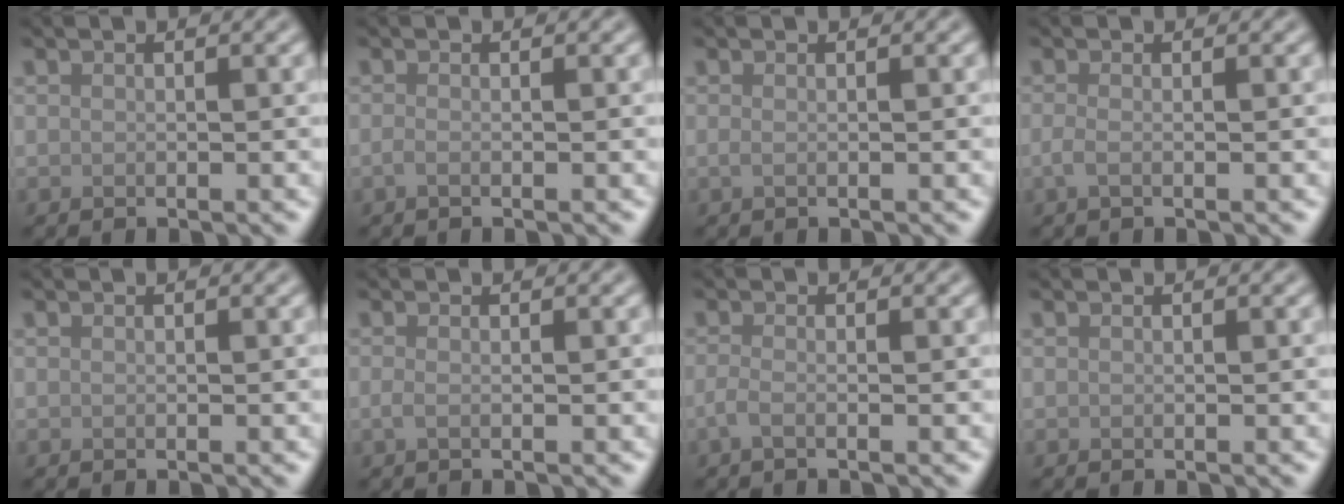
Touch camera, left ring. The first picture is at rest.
{"total": 0.8, "force": [-0.3, 0.3, 0.7], "torque": [-0.013, -0.003, -0.009]}
{"total": 0.6, "force": [-0.1, 0.2, 0.6], "torque": [-0.013, -0.001, -0.002]}
{"total": 1.1, "force": [-0.3, 0.4, 1.0], "torque": [-0.024, -0.004, -0.009]}
{"total": 0.0}
{"total": 0.8, "force": [-0.2, 0.3, 0.8], "torque": [-0.019, -0.004, -0.004]}
{"total": 1.4, "force": [-0.6, 0.4, 1.2], "torque": [-0.022, -0.004, -0.018]}
{"total": 0.0}